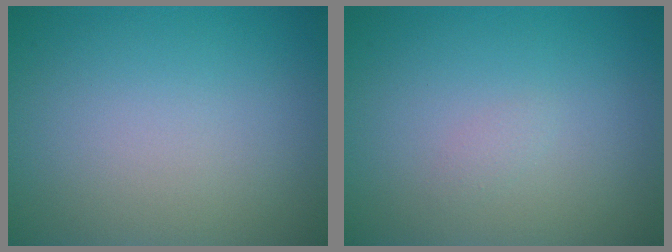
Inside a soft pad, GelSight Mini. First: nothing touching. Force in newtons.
{"total": 0.6, "press": 0.6, "slide": 0.0}